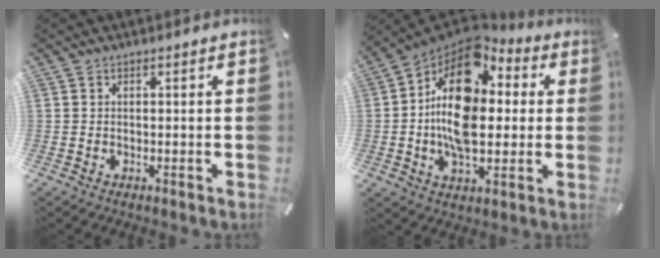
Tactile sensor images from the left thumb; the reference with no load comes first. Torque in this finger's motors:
{"motor_torque": [2.38, 2.62, 2.30, -0.47, 0.38]}